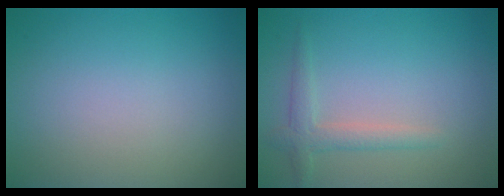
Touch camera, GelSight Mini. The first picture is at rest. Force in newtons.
{"total": 2.1, "press": 2.1, "slide": 0.1}